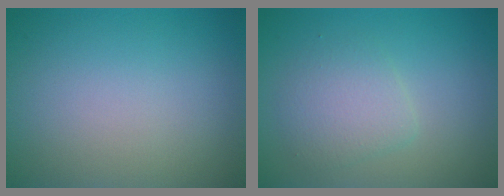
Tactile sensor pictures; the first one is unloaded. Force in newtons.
{"total": 2.7, "press": 2.7, "slide": 0.1}